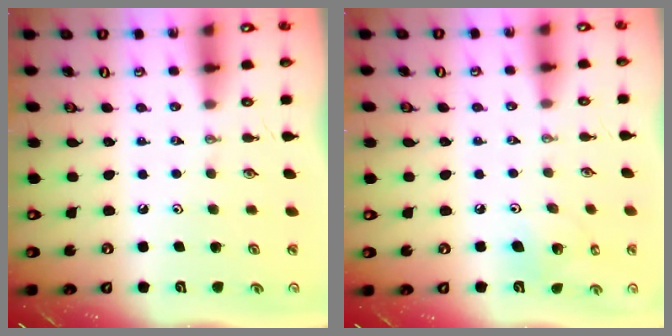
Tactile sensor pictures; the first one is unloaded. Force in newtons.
{"total": 7.9, "press": 7.8, "slide": 1.5}